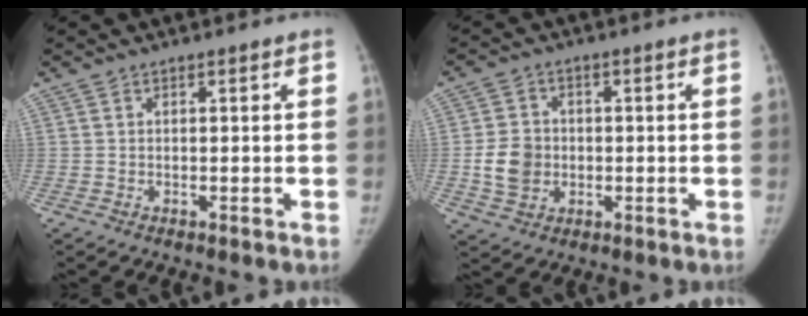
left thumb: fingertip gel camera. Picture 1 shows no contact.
{"total": 7.1, "force": [-0.7, 6.0, 3.7], "torque": [-0.050, 0.006, -0.012]}